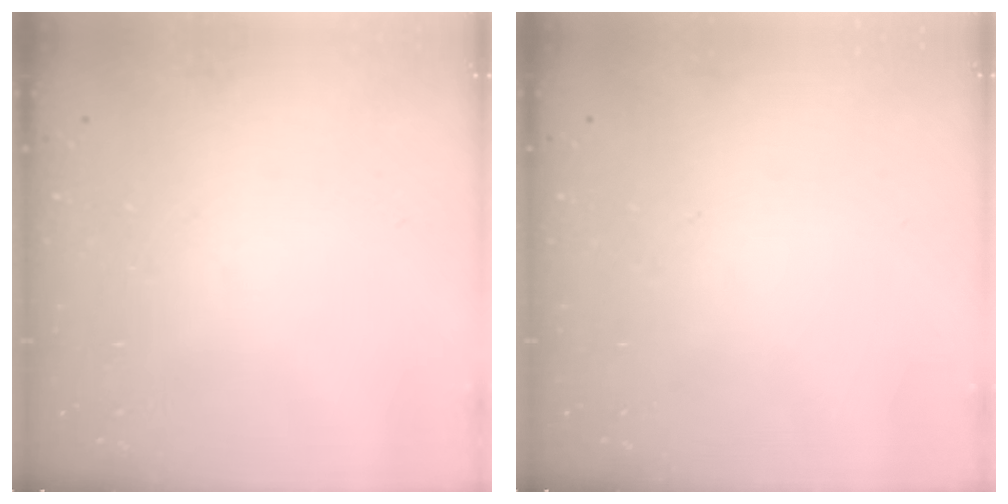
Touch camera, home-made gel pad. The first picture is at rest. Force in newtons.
{"total": 0.0}